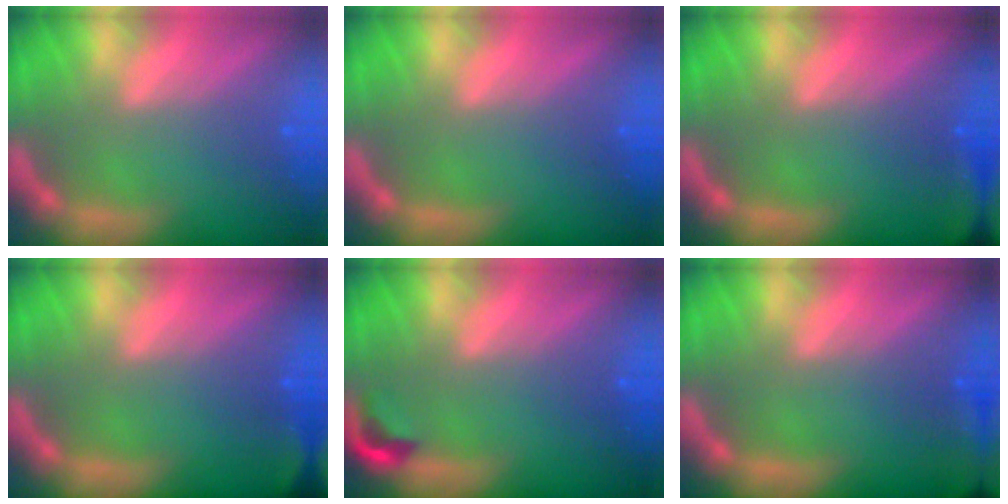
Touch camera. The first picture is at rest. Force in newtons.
{"total": 0.0}
{"total": 5.0}
{"total": 2.4}
{"total": 1.9}
{"total": 8.5}